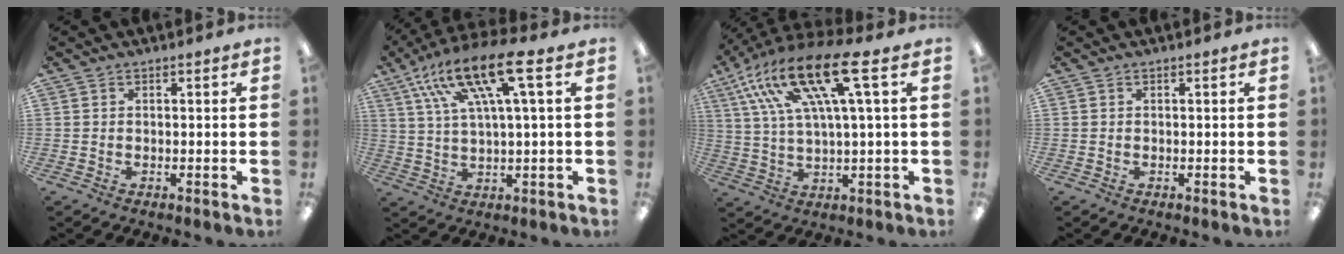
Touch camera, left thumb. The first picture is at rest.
{"total": 16.2, "force": [8.1, 4.1, 13.3], "torque": [-0.266, -0.030, 0.132]}
{"total": 19.3, "force": [9.5, 5.5, 15.8], "torque": [-0.320, -0.033, 0.151]}
{"total": 0.0}